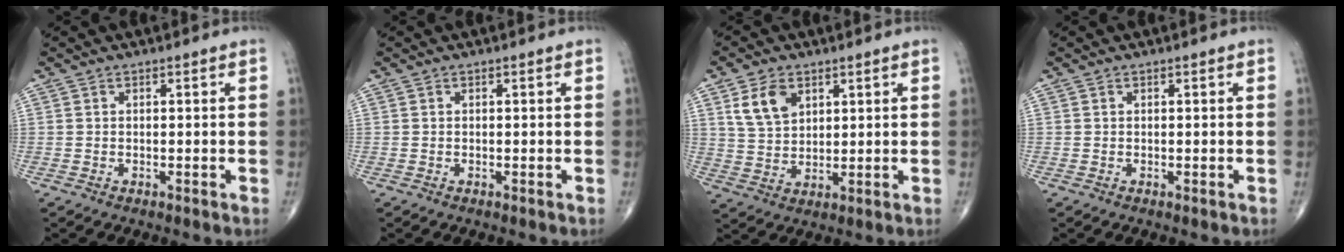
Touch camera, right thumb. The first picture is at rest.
{"total": 0.0}
{"total": 7.4, "force": [3.4, 4.8, 4.4], "torque": [-0.066, -0.014, 0.070]}
{"total": 0.0}